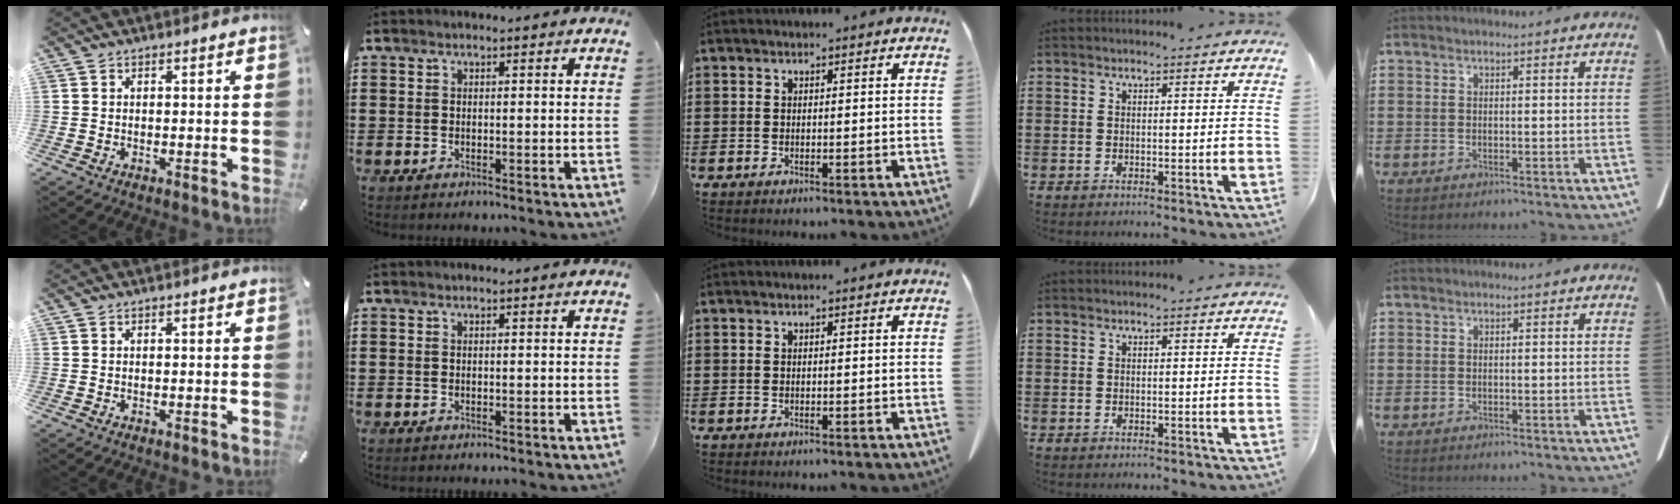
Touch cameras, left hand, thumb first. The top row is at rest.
{}